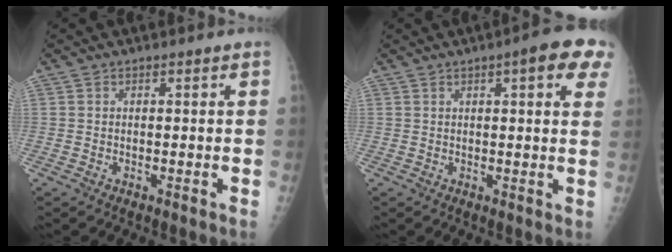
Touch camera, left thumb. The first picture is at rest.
{"total": 8.7, "force": [4.0, 1.9, 7.6], "torque": [-0.073, -0.002, 0.039]}